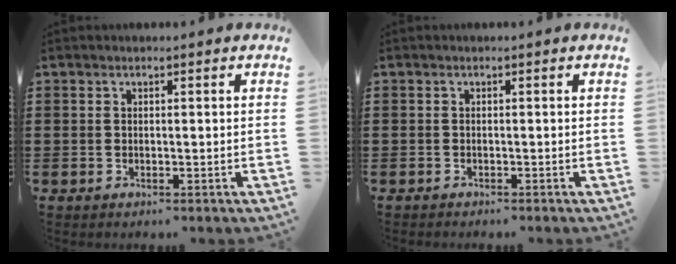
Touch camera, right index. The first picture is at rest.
{"total": 0.5, "force": [-0.5, 0.1, 0.0], "torque": [-0.002, -0.001, -0.011]}